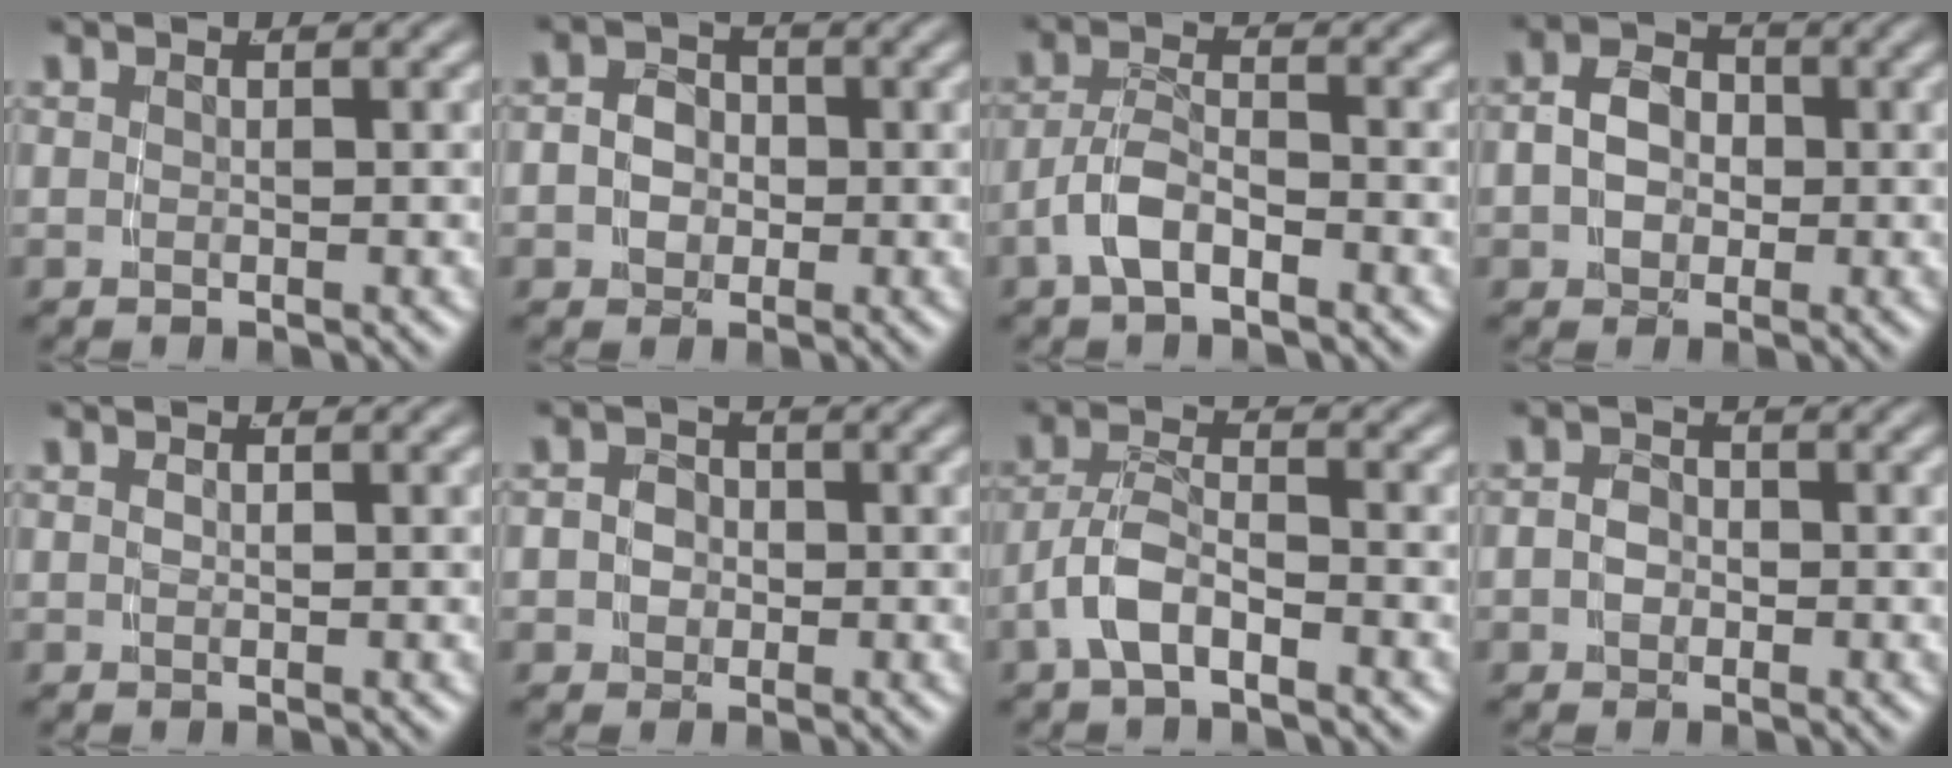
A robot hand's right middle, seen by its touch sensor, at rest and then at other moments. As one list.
[{"total": 4.9, "force": [-0.6, 4.4, 2.1], "torque": [-0.056, -0.022, -0.007]}, {"total": 3.3, "force": [-2.0, 1.4, 2.2], "torque": [-0.042, -0.006, -0.033]}, {"total": 5.4, "force": [-0.3, 4.6, 2.9], "torque": [-0.068, -0.018, -0.002]}, {"total": 0.0}, {"total": 3.8, "force": [-0.5, 3.5, 1.3], "torque": [-0.038, -0.017, -0.008]}, {"total": 3.5, "force": [-1.9, 1.8, 2.3], "torque": [-0.048, -0.009, -0.032]}, {"total": 2.5, "force": [-0.8, 2.2, 1.0], "torque": [-0.034, -0.016, -0.010]}]